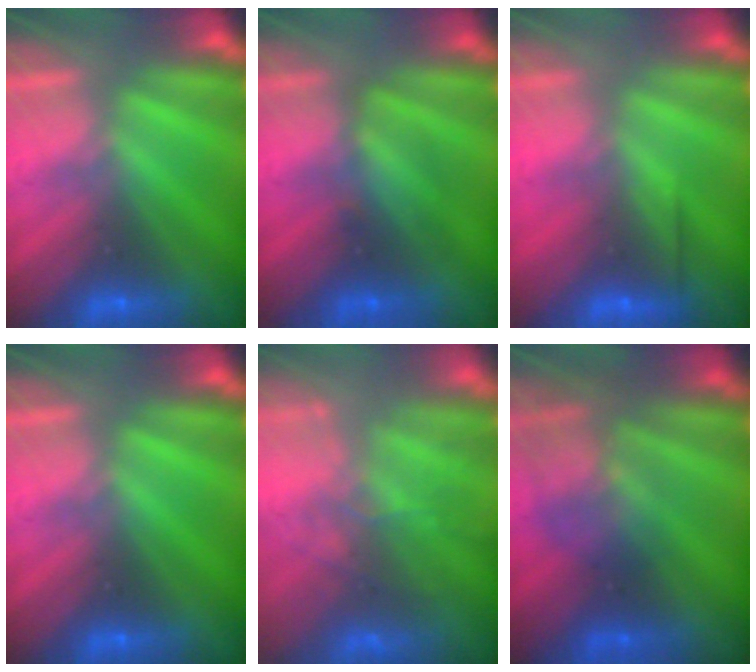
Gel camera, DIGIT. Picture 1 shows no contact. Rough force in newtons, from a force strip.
{"total": 2.4}
{"total": 2.6}
{"total": 0.0}
{"total": 8.7}
{"total": 2.3}